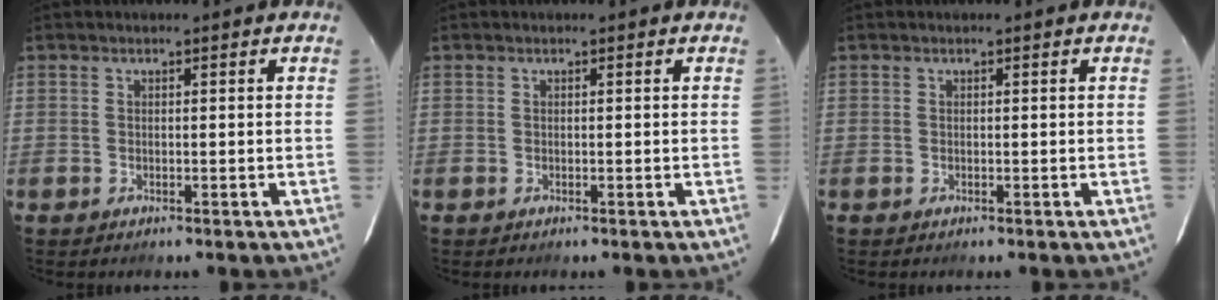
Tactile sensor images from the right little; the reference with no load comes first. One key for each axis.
{"total": 0.0}
{"total": 0.0}